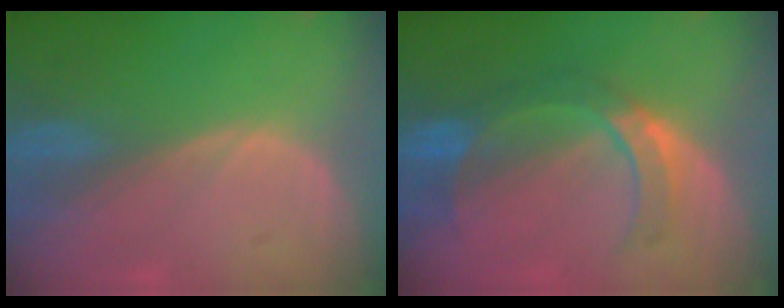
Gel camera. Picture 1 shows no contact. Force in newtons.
{"total": 7.0, "press": 6.9, "slide": 1.1}